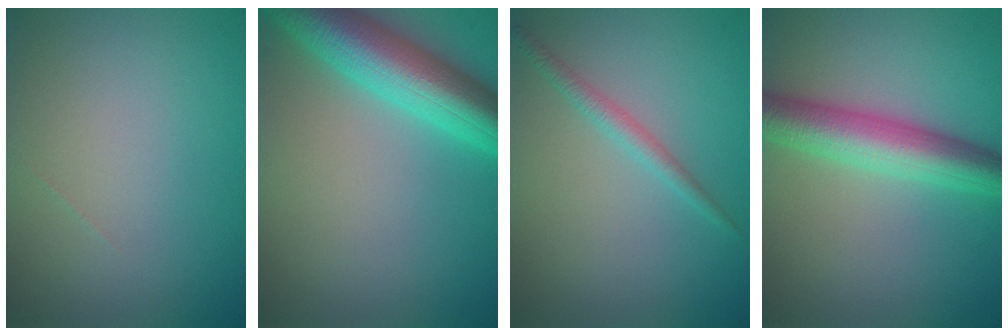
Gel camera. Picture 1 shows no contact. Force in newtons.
{"total": 8.5, "press": 8.5, "slide": 0.2}
{"total": 1.5, "press": 1.5, "slide": 0.0}
{"total": 6.3, "press": 6.3, "slide": 0.0}